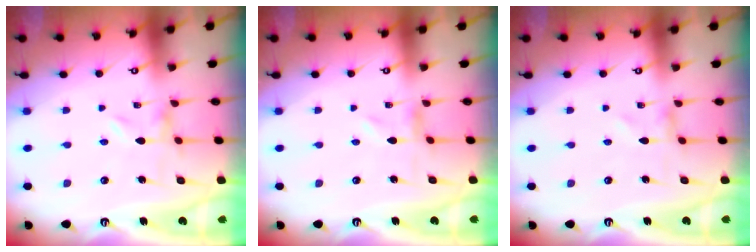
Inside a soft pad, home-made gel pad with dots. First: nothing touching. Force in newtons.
{"total": 0.0}
{"total": 0.0}